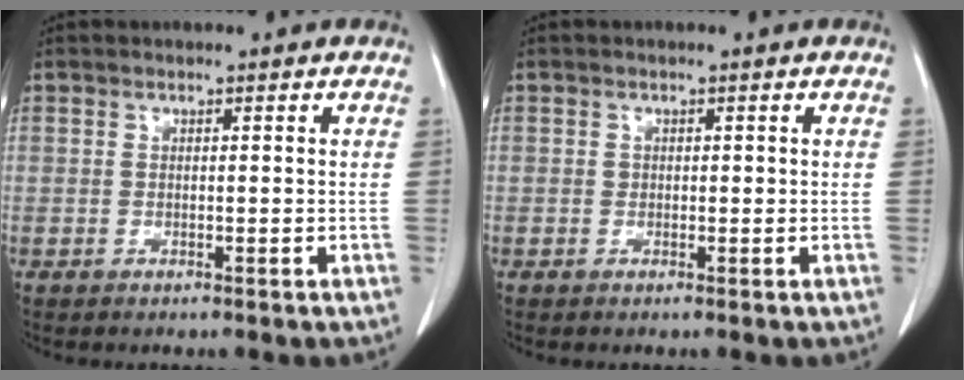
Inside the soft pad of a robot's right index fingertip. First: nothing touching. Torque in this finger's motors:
{"motor_torque": [0.04, -0.01, -0.01, 0.01]}